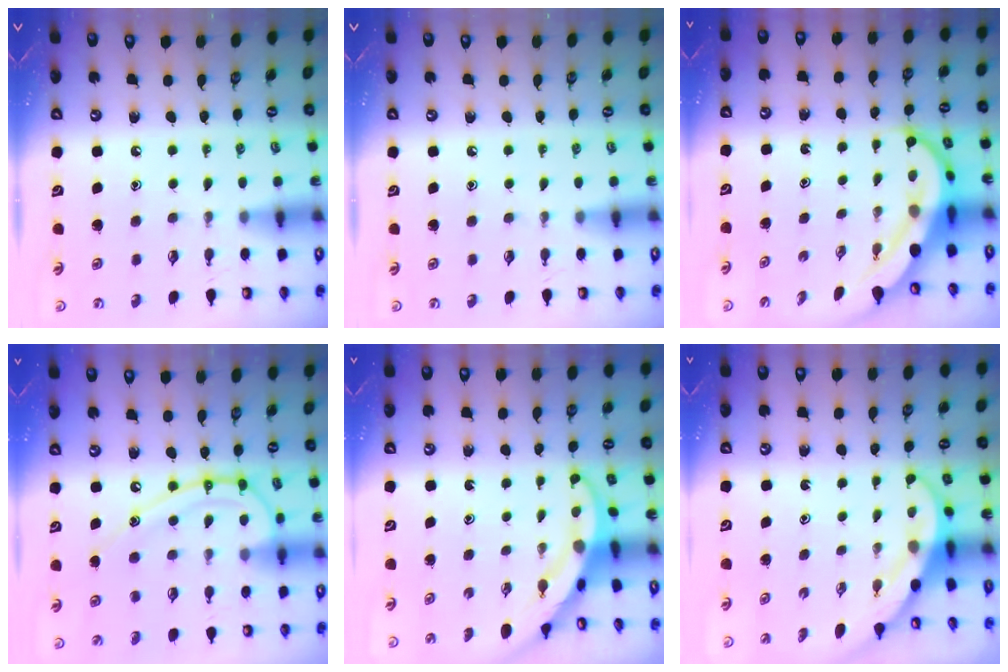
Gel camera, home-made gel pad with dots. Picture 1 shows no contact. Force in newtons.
{"total": 0.0}
{"total": 6.7, "press": 6.6, "slide": 1.5}
{"total": 12.9, "press": 12.9, "slide": 1.3}
{"total": 3.3, "press": 3.3, "slide": 0.2}
{"total": 3.8, "press": 3.8, "slide": 0.2}